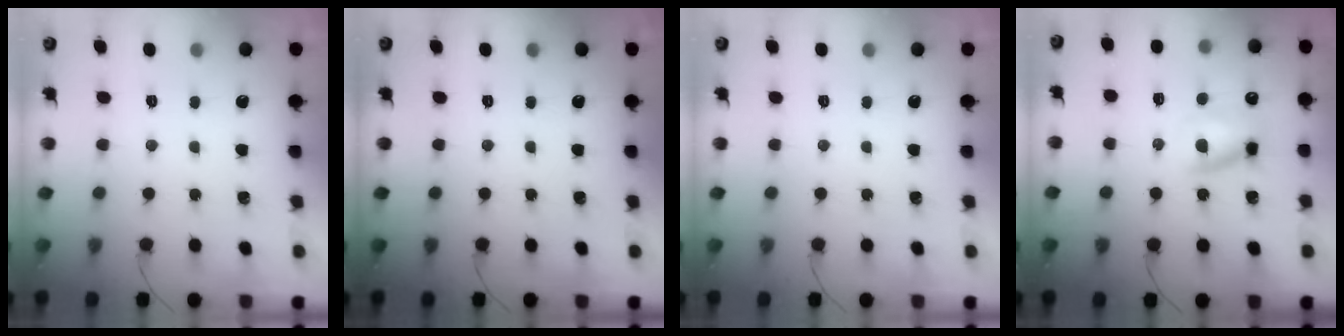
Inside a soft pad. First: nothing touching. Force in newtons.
{"total": 0.0}
{"total": 0.0}
{"total": 10.4, "press": 10.1, "slide": 2.5}